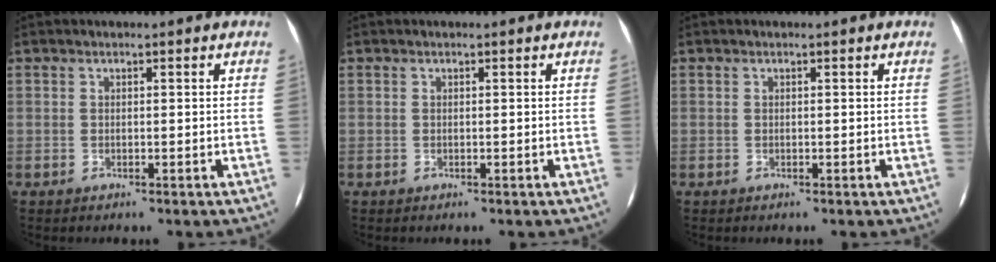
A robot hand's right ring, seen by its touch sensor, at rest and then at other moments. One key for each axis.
{"total": 0.0}
{"total": 0.0}